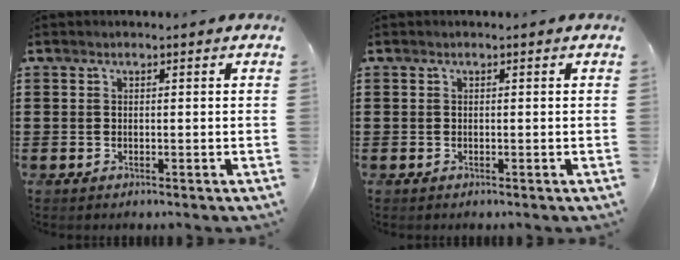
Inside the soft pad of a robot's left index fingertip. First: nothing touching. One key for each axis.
{"total": 0.0}